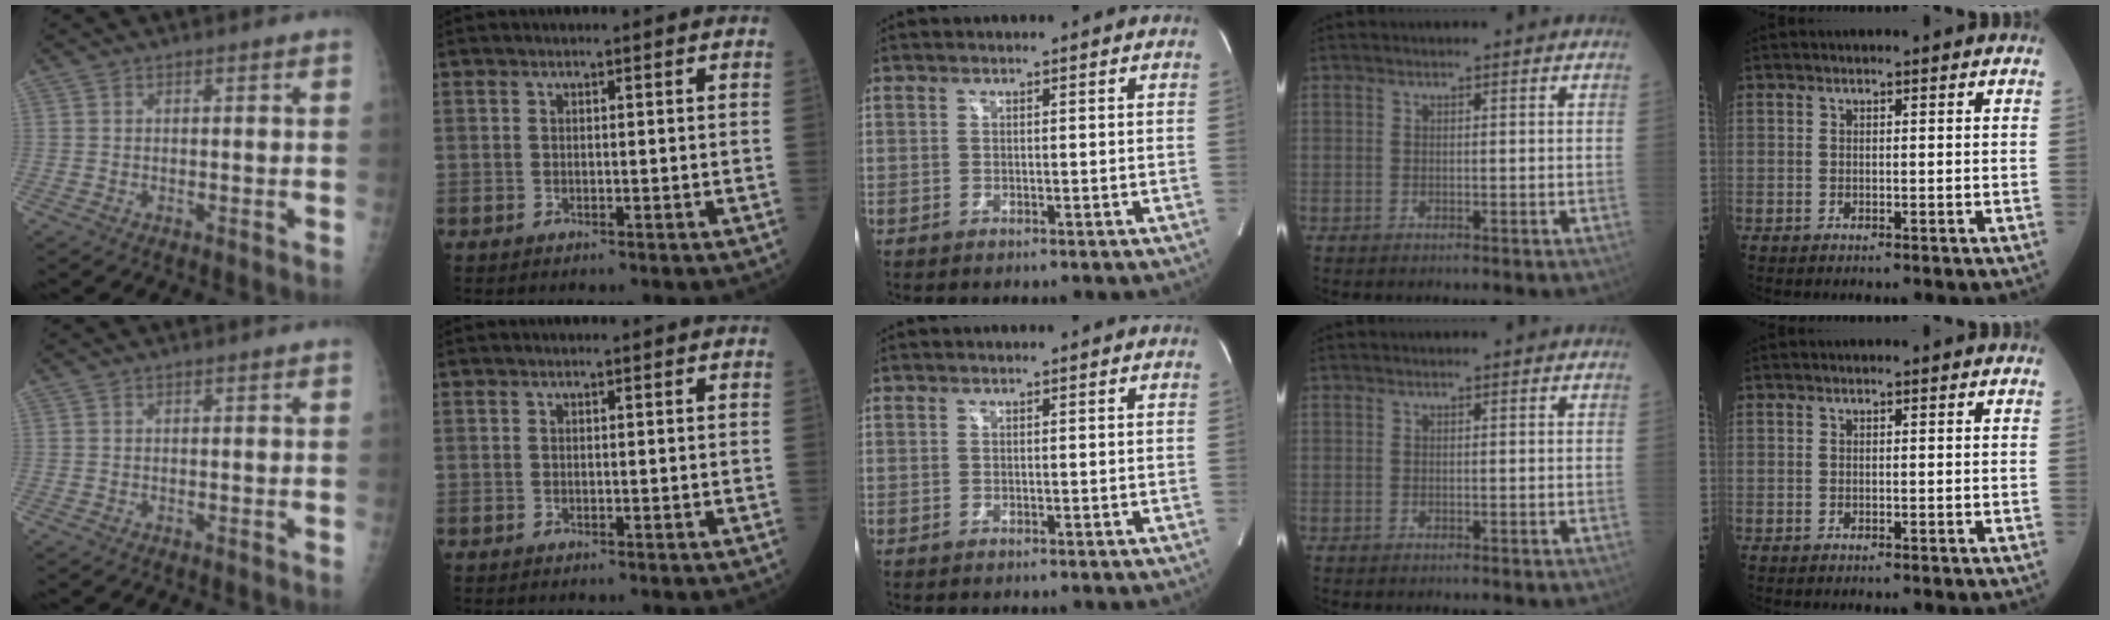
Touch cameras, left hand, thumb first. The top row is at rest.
{}